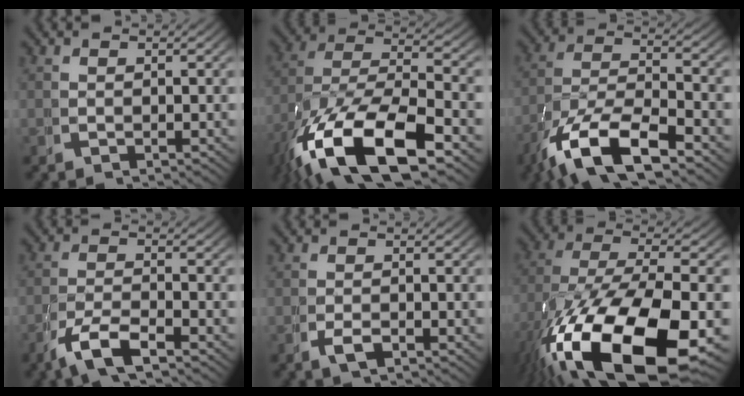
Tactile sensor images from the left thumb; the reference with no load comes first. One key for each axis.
{"total": 15.3, "fx": -3.9, "fy": 8.7, "fz": 11.9, "tx": -0.263, "ty": -0.068, "tz": -0.028}
{"total": 10.6, "fx": -3.1, "fy": 6.0, "fz": 8.2, "tx": -0.180, "ty": -0.039, "tz": -0.034}
{"total": 4.3, "fx": -2.1, "fy": 1.8, "fz": 3.3, "tx": -0.074, "ty": -0.008, "tz": -0.037}
{"total": 1.6, "fx": -0.8, "fy": 0.8, "fz": 1.2, "tx": -0.030, "ty": -0.007, "tz": -0.011}
{"total": 17.9, "fx": -4.6, "fy": 9.6, "fz": 14.5, "tx": -0.312, "ty": -0.084, "tz": -0.021}